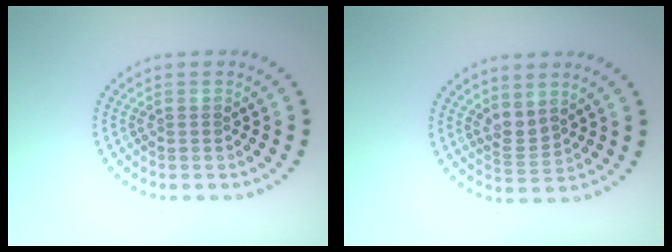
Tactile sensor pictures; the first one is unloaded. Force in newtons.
{"total": 1.8, "press": 1.3, "slide": 1.2}